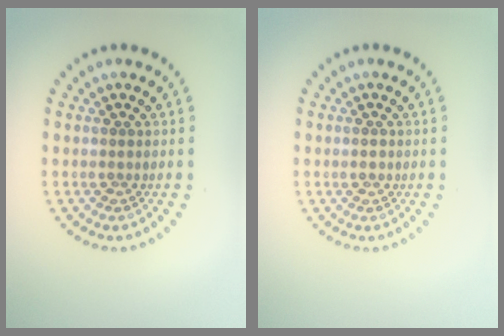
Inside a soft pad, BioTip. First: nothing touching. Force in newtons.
{"total": 0.9, "press": 0.9, "slide": 0.2}